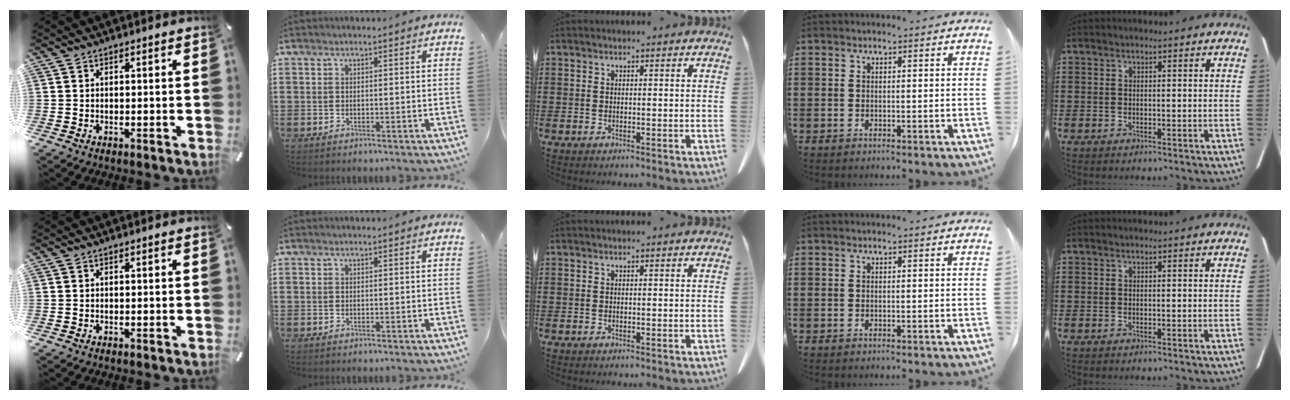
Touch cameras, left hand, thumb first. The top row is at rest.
{}